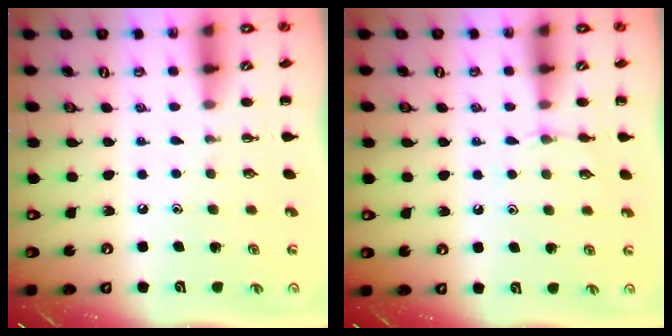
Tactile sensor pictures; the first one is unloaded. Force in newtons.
{"total": 3.9, "press": 3.6, "slide": 1.4}